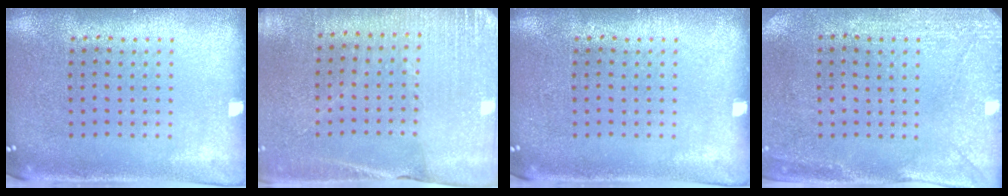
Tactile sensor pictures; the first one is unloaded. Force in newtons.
{"total": 2.7, "press": 2.7, "slide": 0.6}
{"total": 0.0}
{"total": 3.0, "press": 2.3, "slide": 1.8}